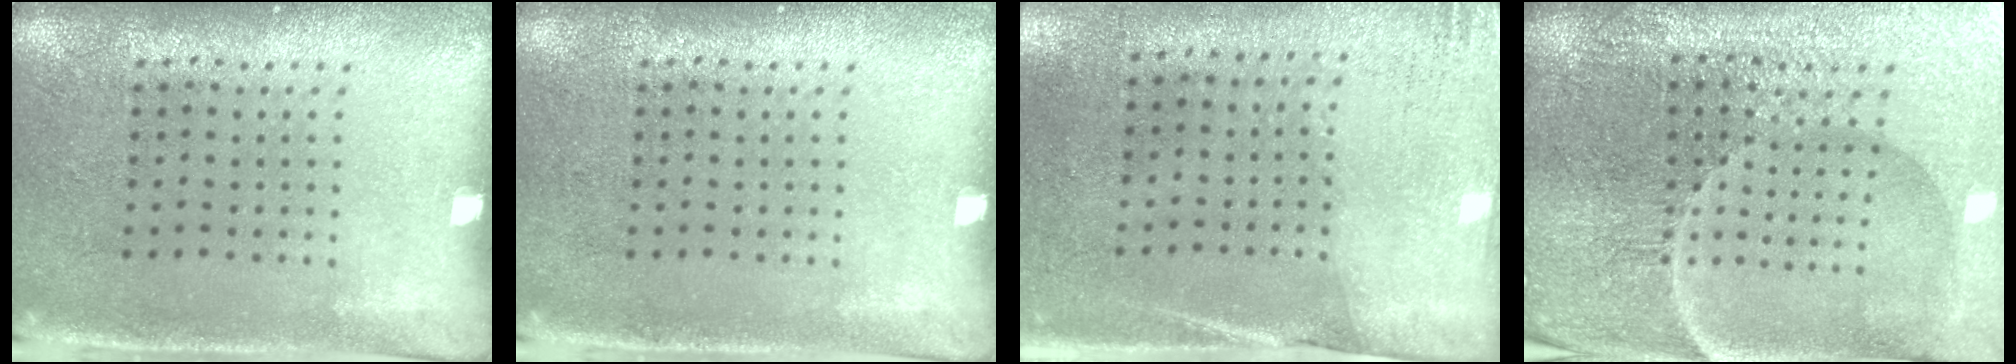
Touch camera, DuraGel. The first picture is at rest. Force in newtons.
{"total": 0.0}
{"total": 2.6, "press": 2.3, "slide": 1.4}
{"total": 5.2, "press": 5.0, "slide": 1.5}